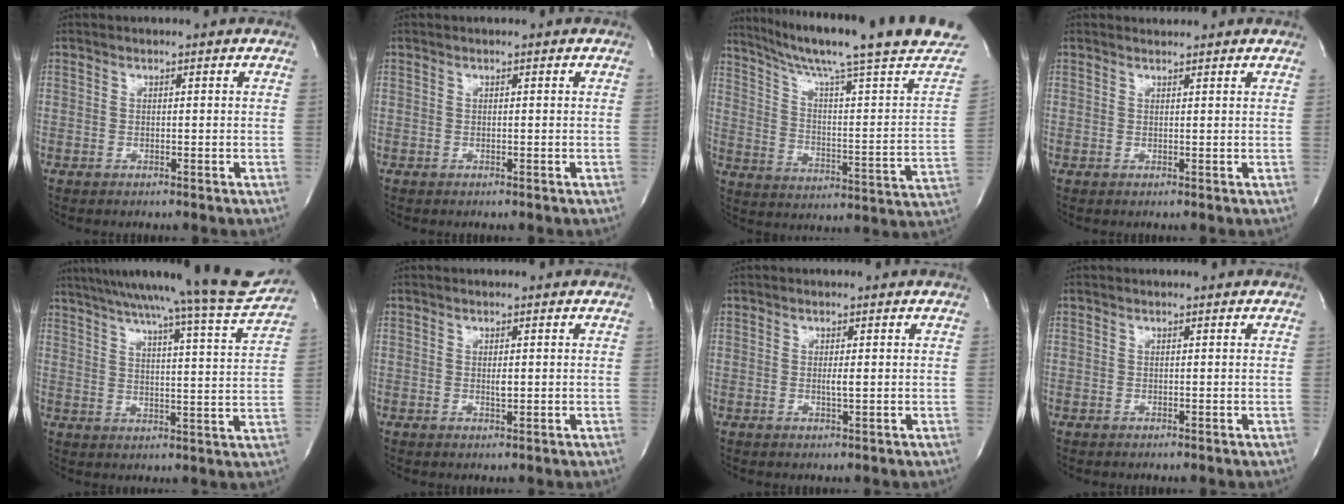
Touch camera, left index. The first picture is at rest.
{"total": 0.0}
{"total": 25.7, "force": [21.1, -0.9, 14.7], "torque": [-0.230, -0.053, 0.288]}
{"total": 0.9, "force": [0.9, -0.1, -0.1], "torque": [-0.009, -0.001, 0.016]}
{"total": 20.5, "force": [18.4, -1.3, 8.9], "torque": [-0.141, -0.045, 0.245]}
{"total": 1.2, "force": [0.1, 0.3, 1.1], "torque": [-0.022, -0.002, 0.003]}
{"total": 1.3, "force": [0.0, 0.0, 1.3], "torque": [-0.029, -0.003, 0.001]}
{"total": 0.0}